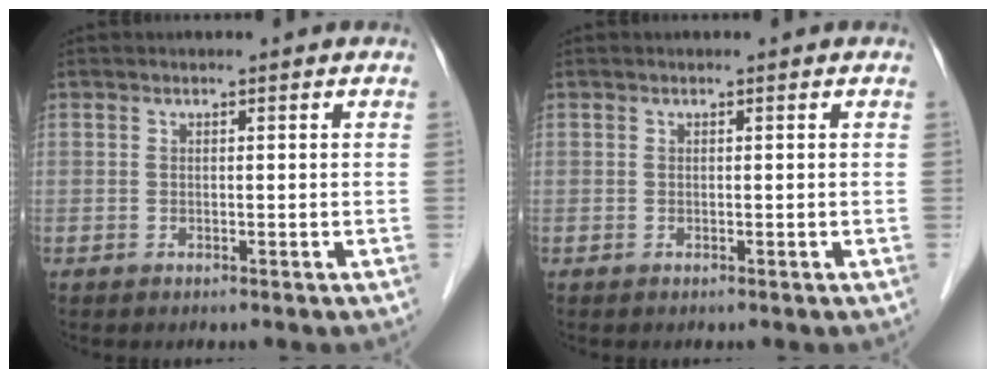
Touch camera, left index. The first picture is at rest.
{"total": 0.0}